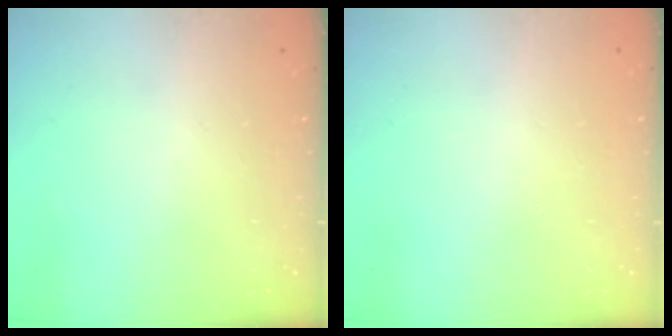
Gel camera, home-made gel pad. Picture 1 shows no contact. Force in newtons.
{"total": 2.5, "press": 2.5, "slide": 0.2}